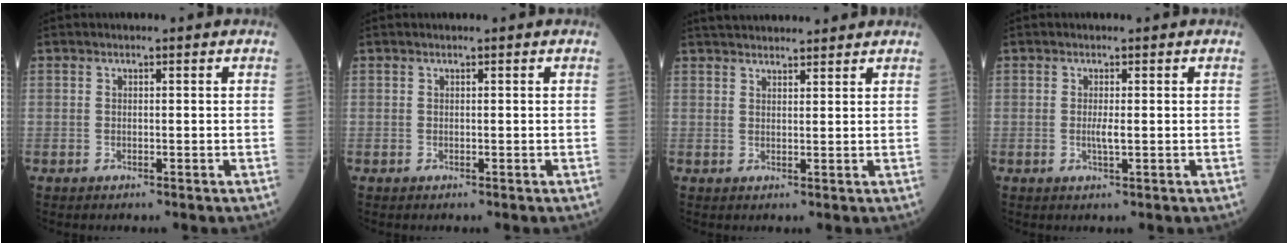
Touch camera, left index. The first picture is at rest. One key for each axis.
{"total": 0.0}
{"total": 8.4, "fx": 7.7, "fy": 1.3, "fz": 3.0, "tx": -0.045, "ty": 0.029, "tz": 0.110}
{"total": 1.6, "fx": -0.1, "fy": 0.0, "fz": 1.6, "tx": -0.035, "ty": -0.003, "tz": 0.000}